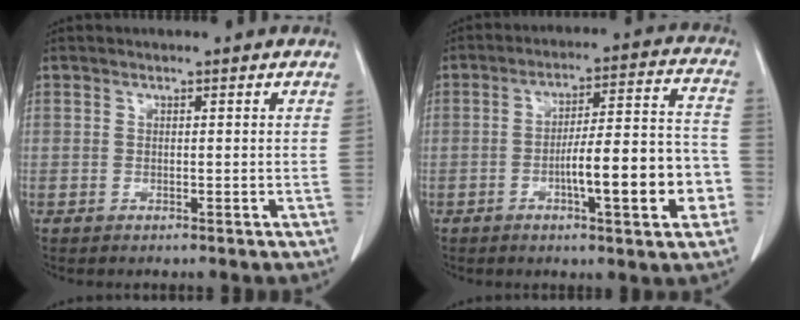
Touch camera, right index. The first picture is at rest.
{"total": 13.6, "force": [-4.0, 2.1, 12.8], "torque": [-0.189, 0.021, -0.058]}